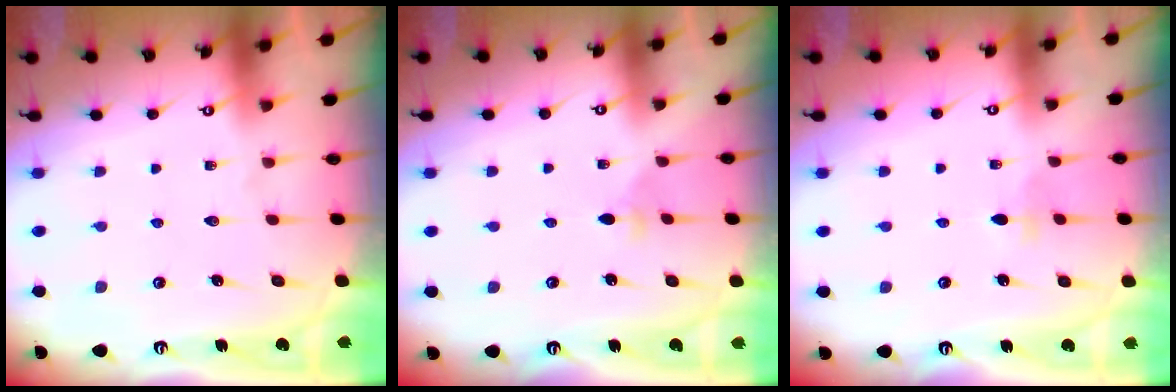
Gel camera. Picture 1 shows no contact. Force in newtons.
{"total": 3.0, "press": 2.9, "slide": 0.5}
{"total": 2.7, "press": 2.6, "slide": 0.6}